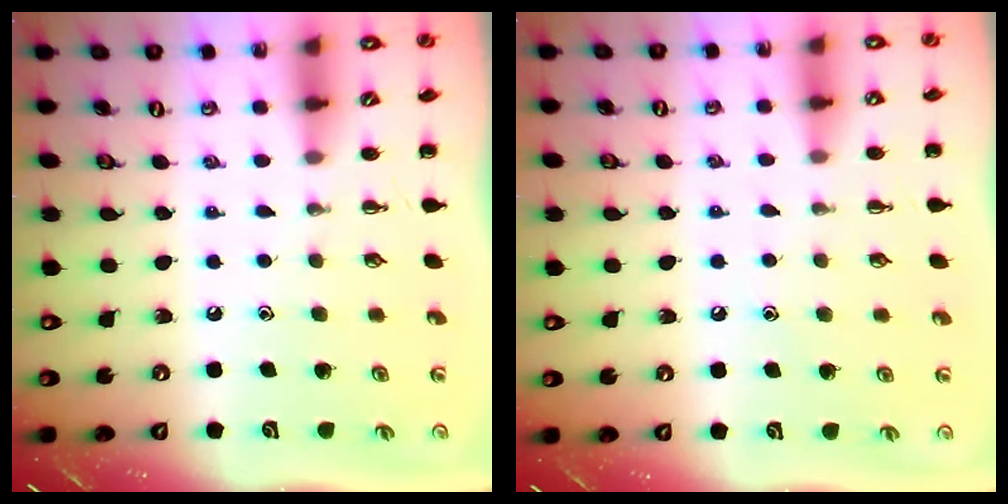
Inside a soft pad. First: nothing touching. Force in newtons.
{"total": 4.7, "press": 4.5, "slide": 1.4}